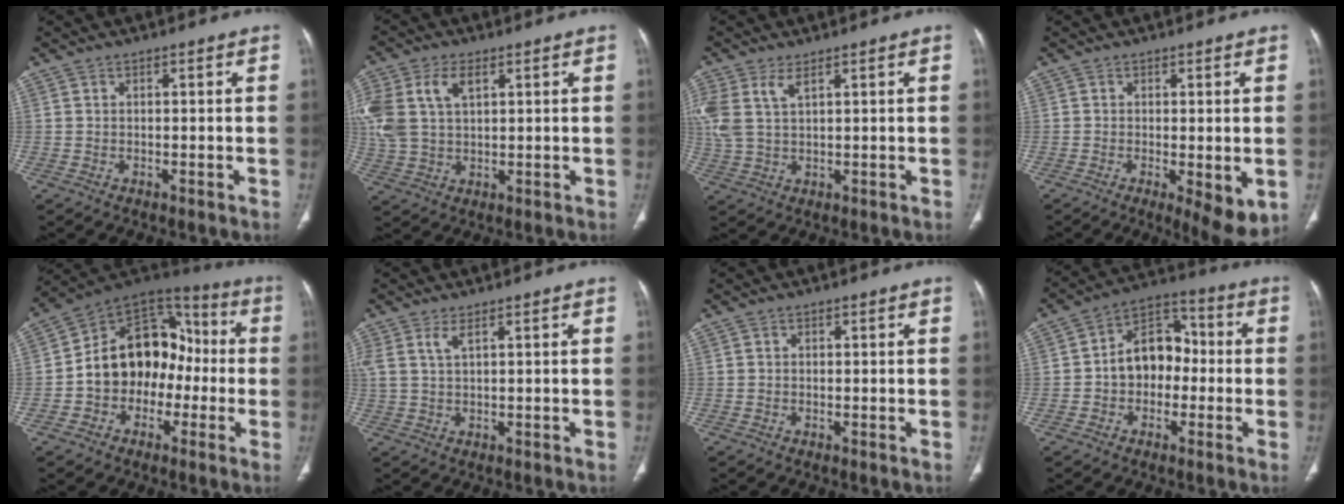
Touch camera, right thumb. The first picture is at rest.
{"total": 12.8, "force": [4.2, 7.9, 9.2], "torque": [-0.228, 0.005, 0.087]}
{"total": 7.1, "force": [3.2, 3.3, 5.4], "torque": [-0.144, 0.005, 0.074]}
{"total": 6.9, "force": [-1.7, 2.3, 6.2], "torque": [-0.091, -0.021, -0.022]}
{"total": 17.1, "force": [-2.7, 13.2, 10.6], "torque": [-0.117, 0.058, -0.052]}
{"total": 2.8, "force": [1.5, 0.7, 2.2], "torque": [-0.058, 0.003, 0.039]}
{"total": 0.0}
{"total": 11.1, "force": [-0.9, 8.3, 7.3], "torque": [-0.081, 0.042, -0.028]}